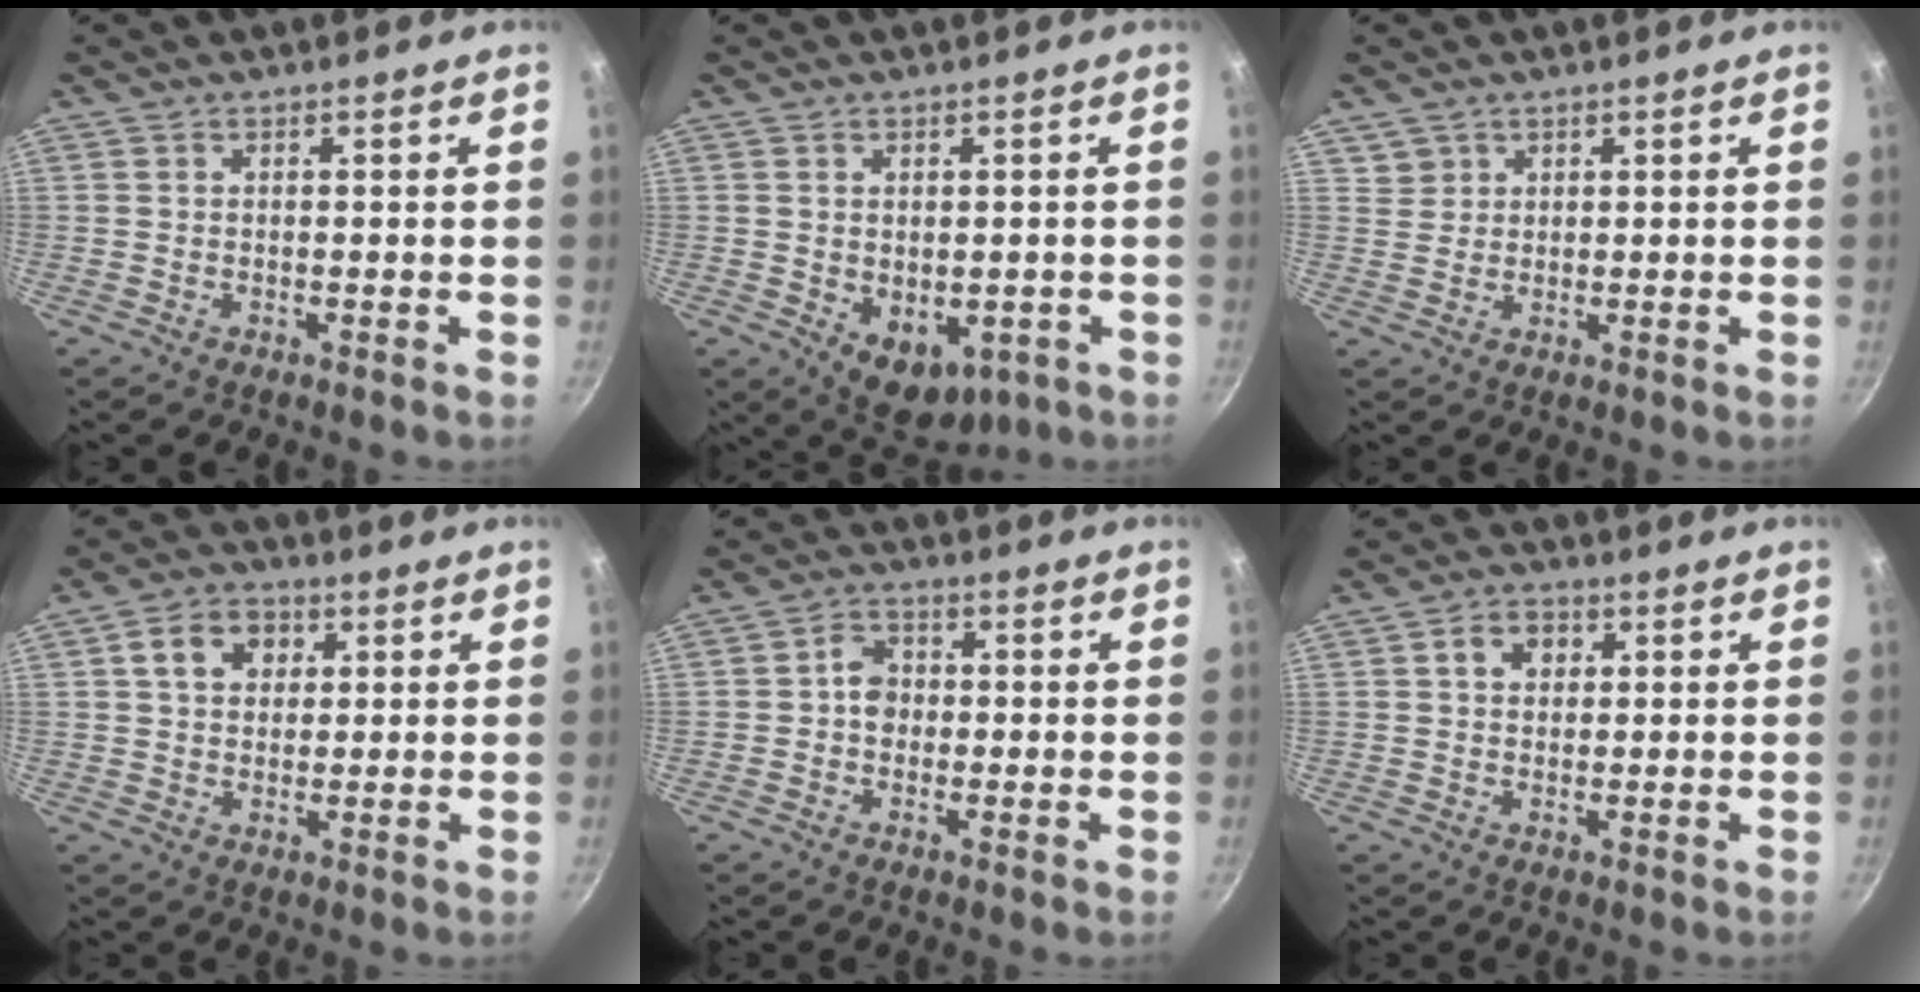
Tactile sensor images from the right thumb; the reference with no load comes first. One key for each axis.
{"total": 8.7, "fx": -1.7, "fy": 5.9, "fz": 6.1, "tx": -0.056, "ty": -0.007, "tz": -0.003}
{"total": 2.8, "fx": 1.6, "fy": 2.3, "fz": 0.0, "tx": 0.022, "ty": 0.008, "tz": 0.028}
{"total": 7.2, "fx": 2.3, "fy": 5.7, "fz": 3.8, "tx": -0.041, "ty": 0.005, "tz": 0.029}
{"total": 4.6, "fx": -0.1, "fy": 3.9, "fz": 2.4, "tx": -0.014, "ty": 0.013, "tz": -0.010}
{"total": 4.6, "fx": 1.3, "fy": 3.7, "fz": 2.5, "tx": -0.020, "ty": 0.005, "tz": 0.015}